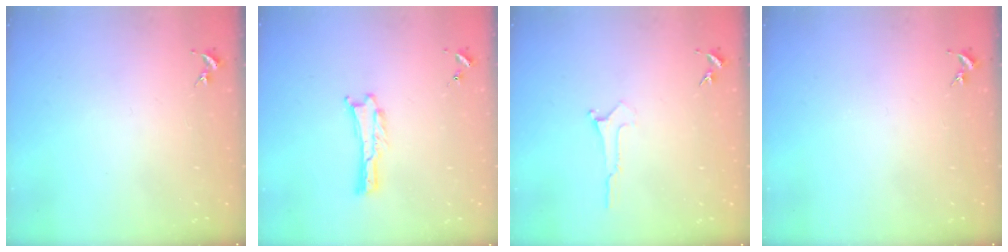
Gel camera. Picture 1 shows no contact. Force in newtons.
{"total": 0.0}
{"total": 0.0}
{"total": 0.0}